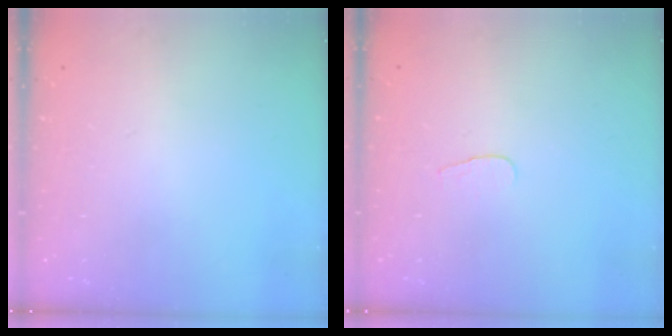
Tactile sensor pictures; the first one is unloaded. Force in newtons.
{"total": 2.8, "press": 2.8, "slide": 0.3}